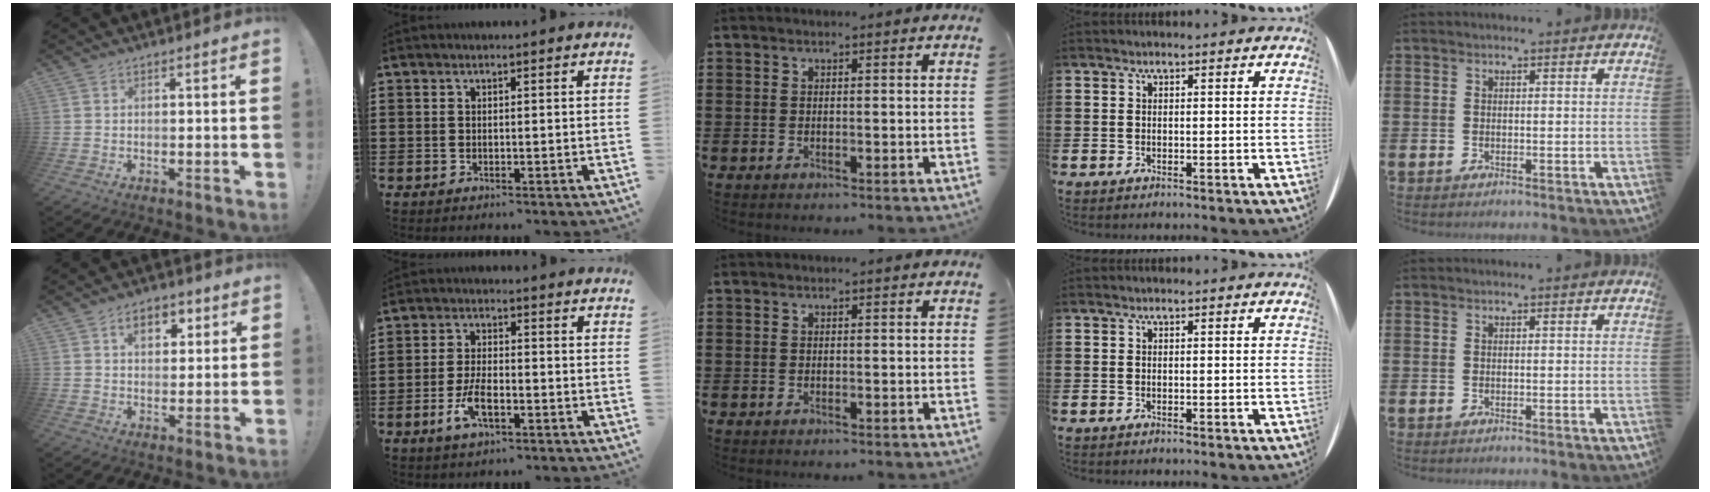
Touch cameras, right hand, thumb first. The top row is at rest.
{"thumb": {"total": 7.6, "force": [3.2, 5.2, 4.6], "torque": [-0.057, -0.003, 0.055]}, "index": {"total": 4.8, "force": [-2.2, 2.0, 3.8], "torque": [-0.082, 0.004, -0.044]}}